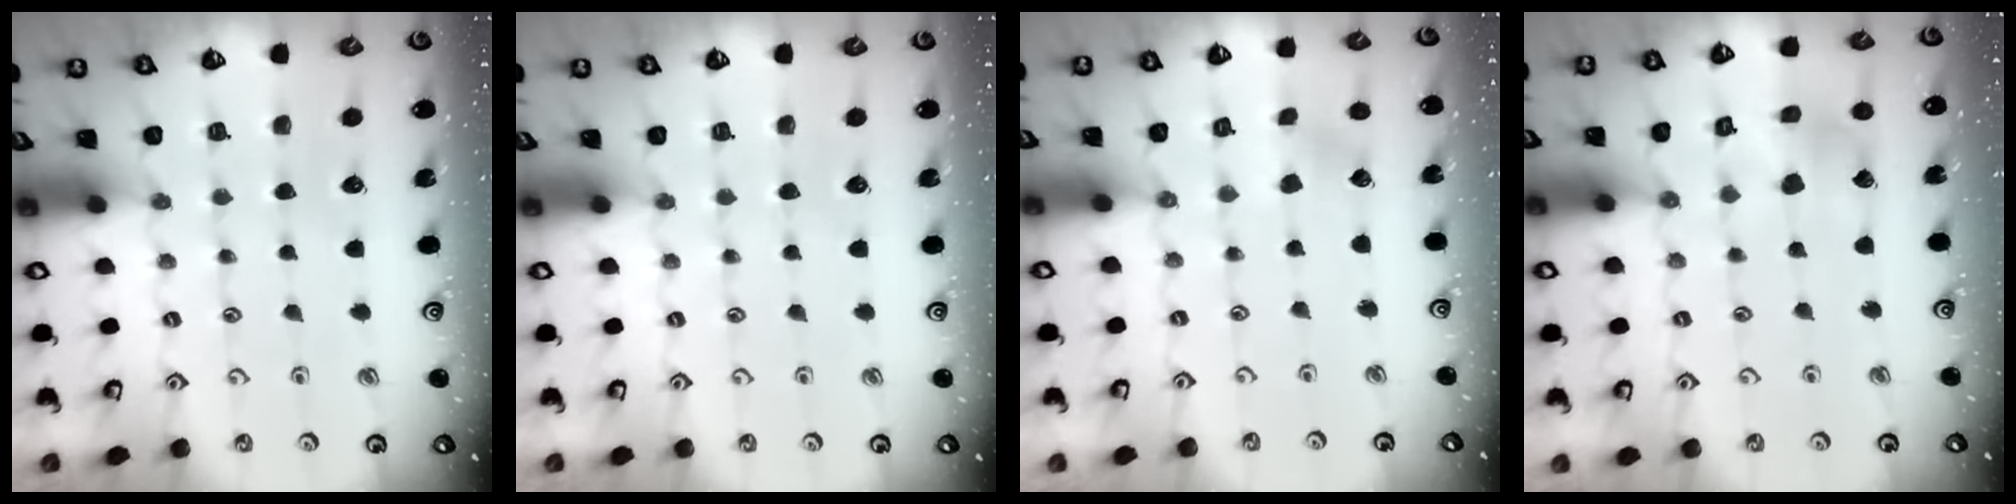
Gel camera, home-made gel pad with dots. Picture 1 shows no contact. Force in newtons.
{"total": 0.0}
{"total": 1.8, "press": 1.7, "slide": 0.6}
{"total": 8.1, "press": 8.1, "slide": 0.9}